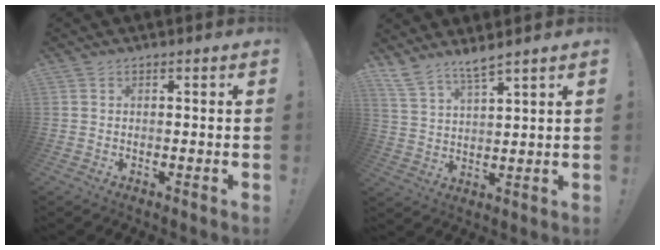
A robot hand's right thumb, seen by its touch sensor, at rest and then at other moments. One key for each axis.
{"total": 6.6, "fx": 5.8, "fy": 1.0, "fz": 3.0, "tx": -0.068, "ty": -0.030, "tz": 0.110}